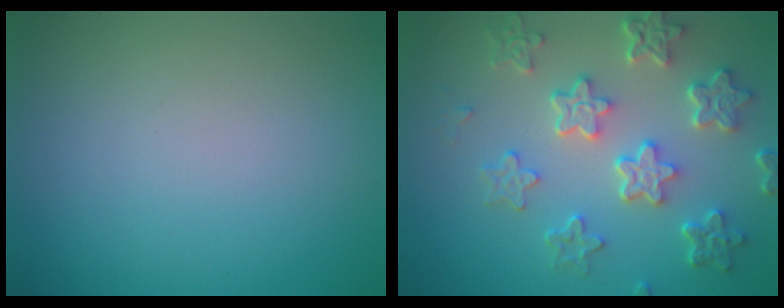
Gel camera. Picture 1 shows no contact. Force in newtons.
{"total": 6.1, "press": 4.7, "slide": 4.0}